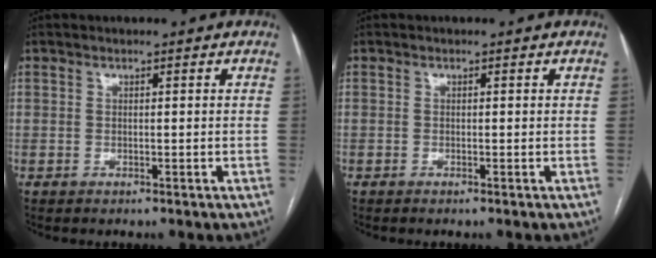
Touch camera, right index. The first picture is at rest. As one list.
[{"total": 0.0}]